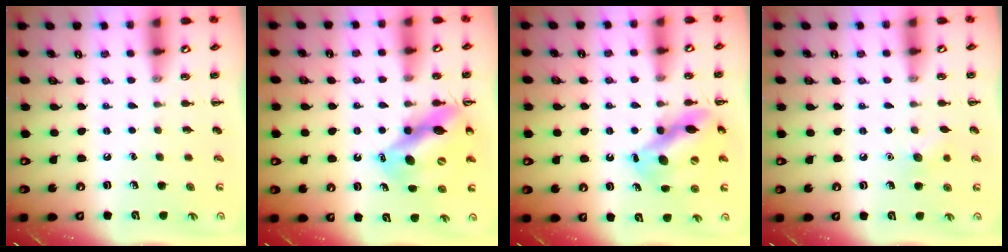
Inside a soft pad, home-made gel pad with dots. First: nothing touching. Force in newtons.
{"total": 13.1, "press": 12.5, "slide": 4.0}
{"total": 12.0, "press": 11.6, "slide": 3.0}
{"total": 6.5, "press": 6.3, "slide": 1.3}